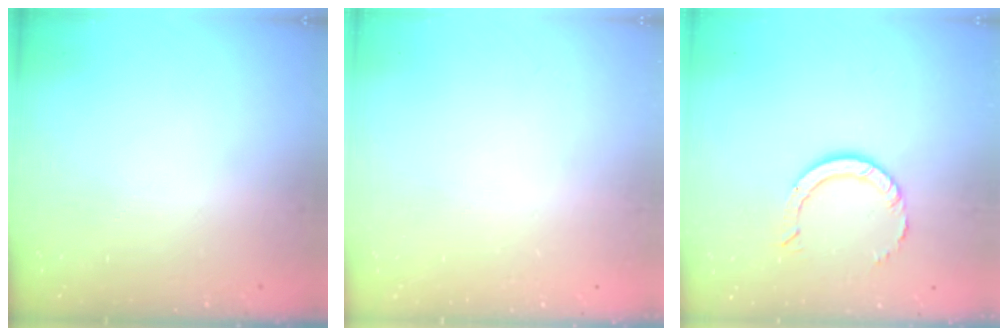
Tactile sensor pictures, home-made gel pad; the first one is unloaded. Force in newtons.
{"total": 2.6, "press": 2.6, "slide": 0.2}
{"total": 7.2, "press": 7.2, "slide": 0.5}